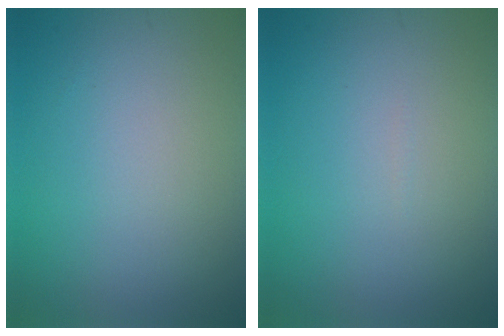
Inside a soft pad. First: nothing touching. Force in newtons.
{"total": 0.0}